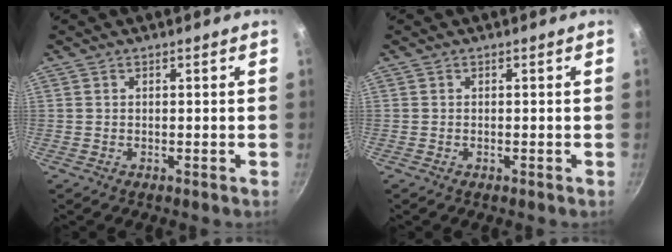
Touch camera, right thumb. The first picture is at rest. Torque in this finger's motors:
{"motor_torque": [-0.76, -0.06, 0.12, 0.25, 0.07]}